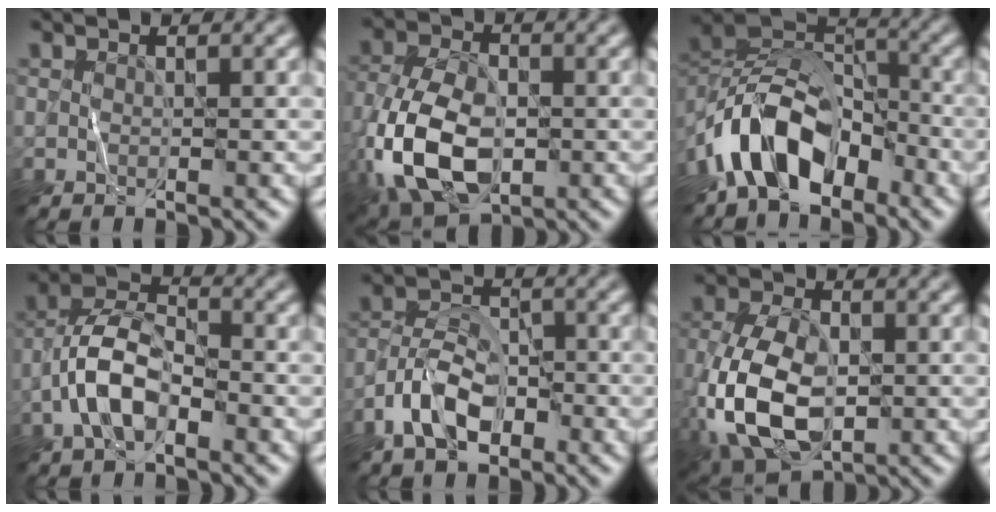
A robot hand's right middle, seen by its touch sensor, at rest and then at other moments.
{"total": 11.4, "force": [-3.6, 6.5, 8.6], "torque": [-0.201, -0.019, -0.080]}
{"total": 9.3, "force": [-5.3, 5.0, 5.7], "torque": [-0.091, 0.016, -0.109]}
{"total": 5.4, "force": [-2.3, 2.7, 4.1], "torque": [-0.075, 0.015, -0.050]}
{"total": 5.3, "force": [-2.8, 2.9, 3.4], "torque": [-0.058, 0.007, -0.060]}
{"total": 10.7, "force": [-2.8, 6.2, 8.3], "torque": [-0.189, -0.017, -0.059]}